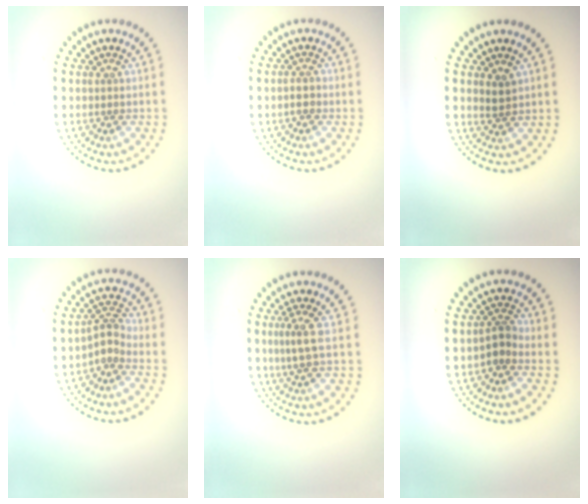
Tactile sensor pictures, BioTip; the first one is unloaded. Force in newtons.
{"total": 1.2, "press": 1.1, "slide": 0.6}
{"total": 1.2, "press": 1.1, "slide": 0.6}
{"total": 2.1, "press": 1.4, "slide": 1.5}
{"total": 2.2, "press": 1.6, "slide": 1.5}
{"total": 1.7, "press": 1.3, "slide": 1.1}